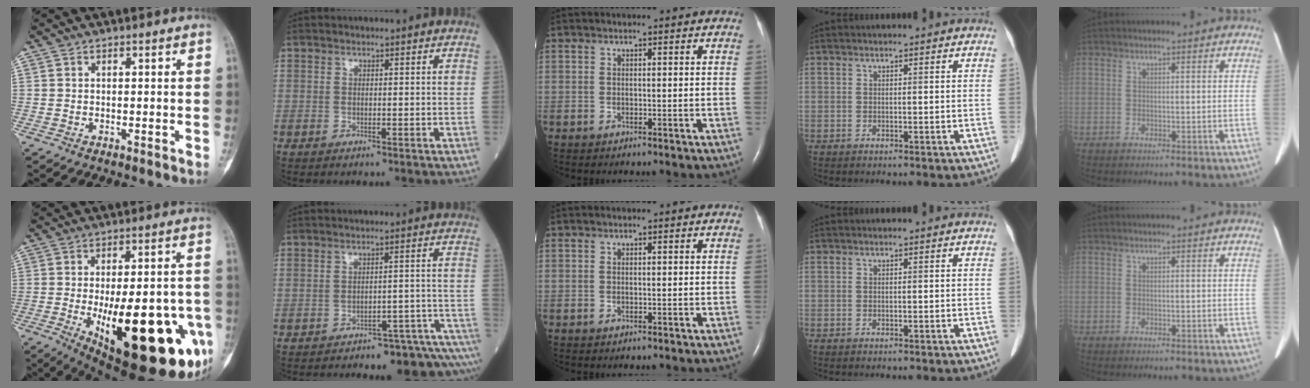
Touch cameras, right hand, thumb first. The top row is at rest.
{"thumb": {"total": 29.1, "force": [-8.6, 10.7, 25.7], "torque": [-0.313, -0.008, -0.097]}, "index": {"total": 12.7, "force": [-12.1, 0.6, 3.8], "torque": [-0.013, 0.022, -0.138]}}